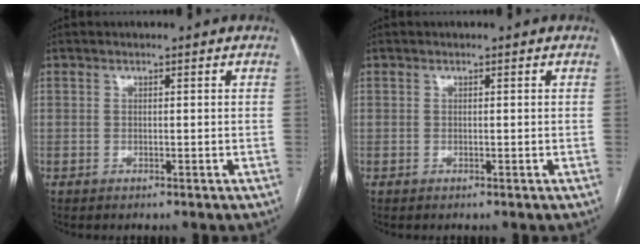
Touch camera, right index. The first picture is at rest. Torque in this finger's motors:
{"motor_torque": [-0.02, 0.03, 0.00, 0.00]}